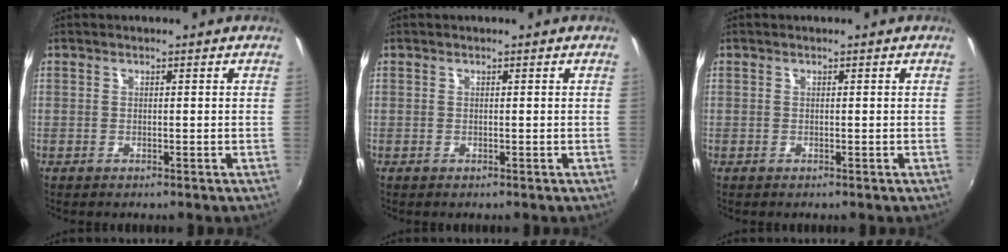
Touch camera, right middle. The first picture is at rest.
{"total": 0.0}
{"total": 0.0}